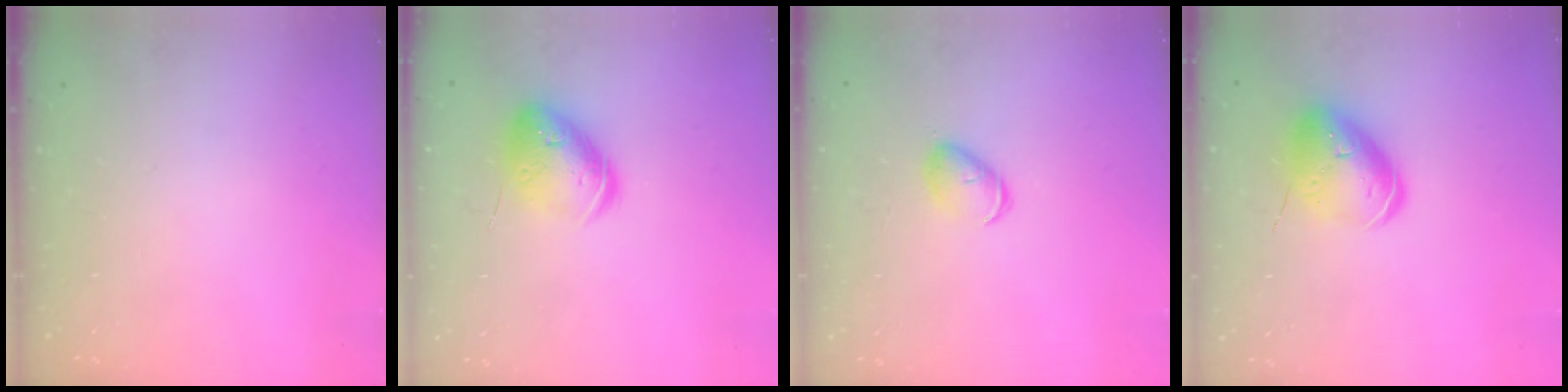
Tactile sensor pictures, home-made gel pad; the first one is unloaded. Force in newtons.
{"total": 14.8, "press": 14.7, "slide": 2.0}
{"total": 4.6, "press": 4.5, "slide": 0.8}
{"total": 12.9, "press": 12.7, "slide": 2.4}